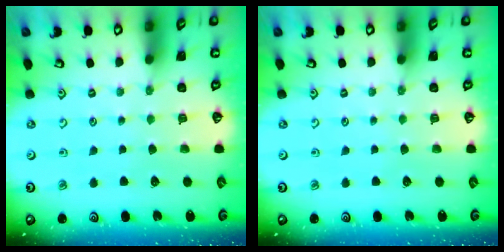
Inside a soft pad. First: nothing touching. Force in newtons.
{"total": 0.0}